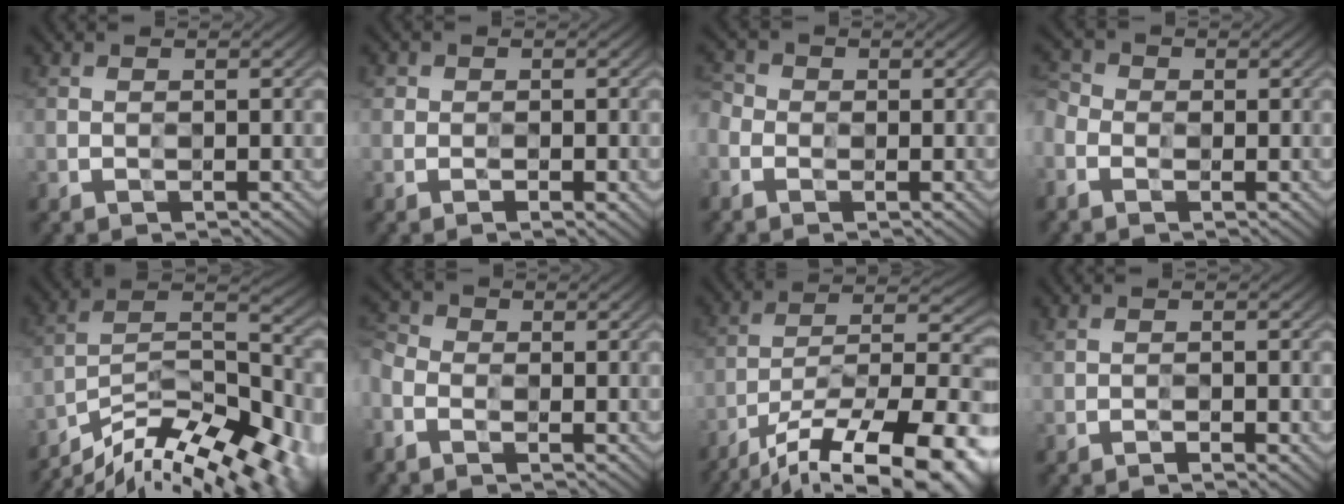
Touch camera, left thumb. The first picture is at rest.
{"total": 1.4, "force": [-0.5, 1.2, 0.5], "torque": [-0.003, -0.003, -0.015]}
{"total": 3.4, "force": [-1.3, 2.7, 1.6], "torque": [-0.049, -0.003, -0.036]}
{"total": 4.2, "force": [-1.7, 3.2, 2.1], "torque": [-0.070, -0.005, -0.043]}
{"total": 15.8, "force": [-13.3, 3.8, 7.6], "torque": [-0.135, 0.001, -0.208]}
{"total": 5.0, "force": [-2.2, 3.4, 3.0], "torque": [-0.097, -0.007, -0.051]}
{"total": 18.2, "force": [-13.2, 5.5, 11.2], "torque": [-0.164, -0.017, -0.206]}
{"total": 1.9, "force": [-1.1, -0.1, 1.5], "torque": [-0.028, 0.003, -0.017]}